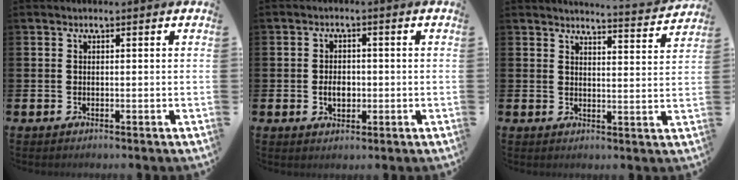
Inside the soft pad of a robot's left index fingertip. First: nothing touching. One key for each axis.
{"total": 3.1, "fx": -0.4, "fy": 2.2, "fz": 2.2, "tx": -0.019, "ty": -0.005, "tz": -0.013}
{"total": 4.2, "fx": 4.1, "fy": -0.4, "fz": 0.5, "tx": -0.004, "ty": -0.037, "tz": 0.068}